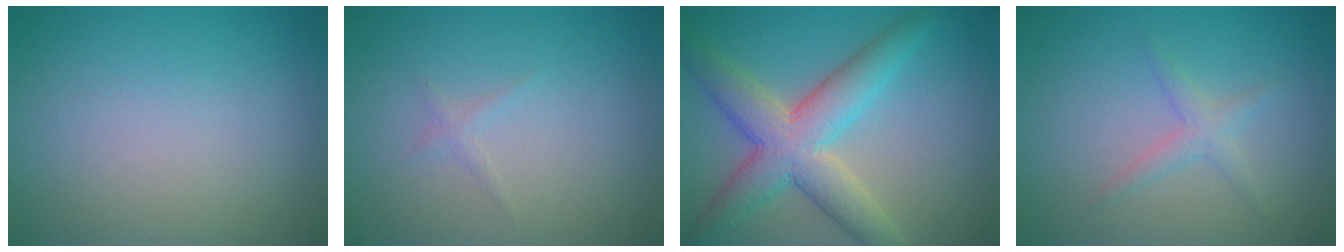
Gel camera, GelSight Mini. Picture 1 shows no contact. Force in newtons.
{"total": 0.7, "press": 0.7, "slide": 0.1}
{"total": 8.1, "press": 8.1, "slide": 0.2}
{"total": 1.6, "press": 1.6, "slide": 0.1}